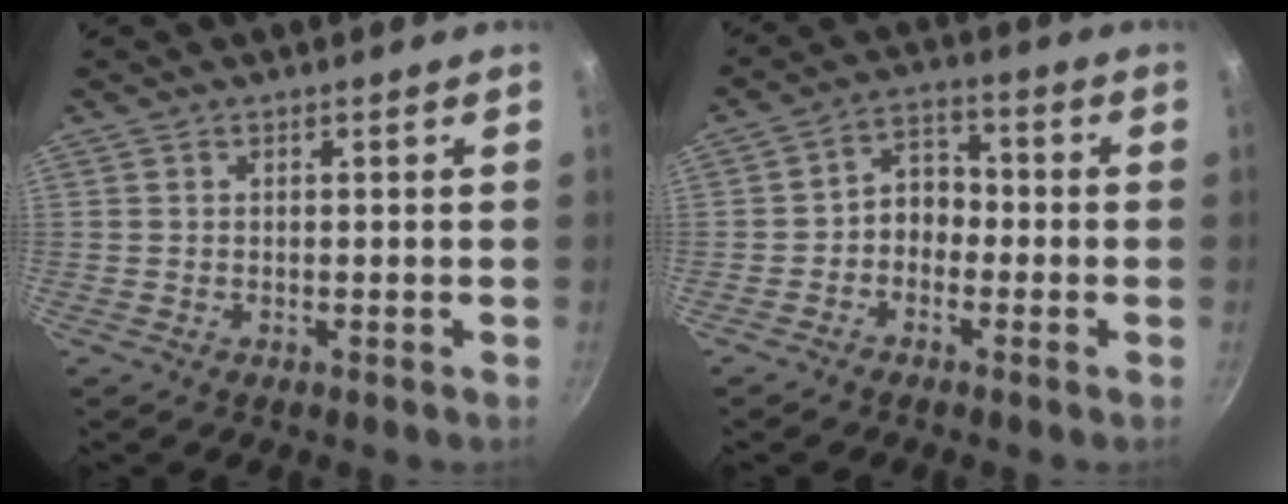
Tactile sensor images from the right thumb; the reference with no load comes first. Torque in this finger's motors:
{"motor_torque": [-0.22, 0.32, 0.02, 0.09, -0.02]}